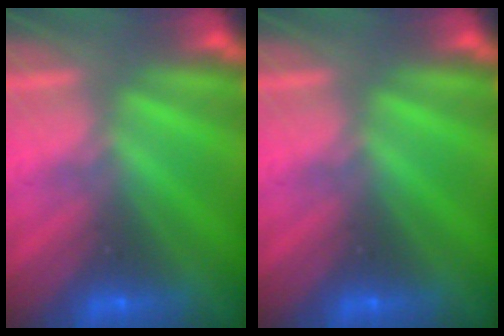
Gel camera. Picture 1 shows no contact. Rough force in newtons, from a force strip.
{"total": 0.0}